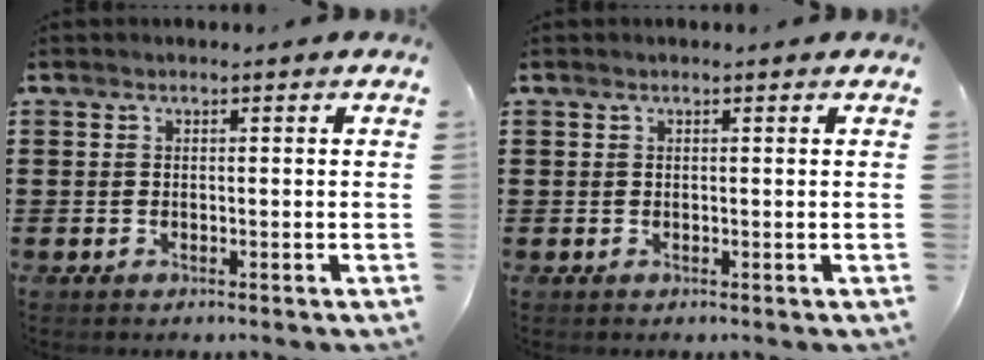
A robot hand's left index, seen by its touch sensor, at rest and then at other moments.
{"total": 0.0}